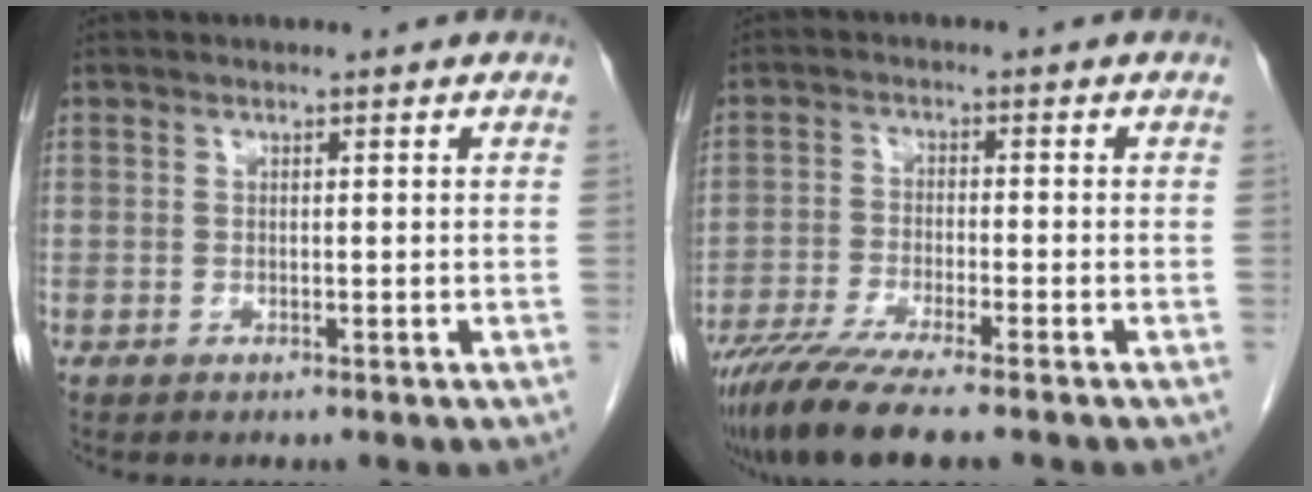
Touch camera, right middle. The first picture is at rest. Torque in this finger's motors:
{"motor_torque": [1.18, -0.96, 0.43, 0.14]}